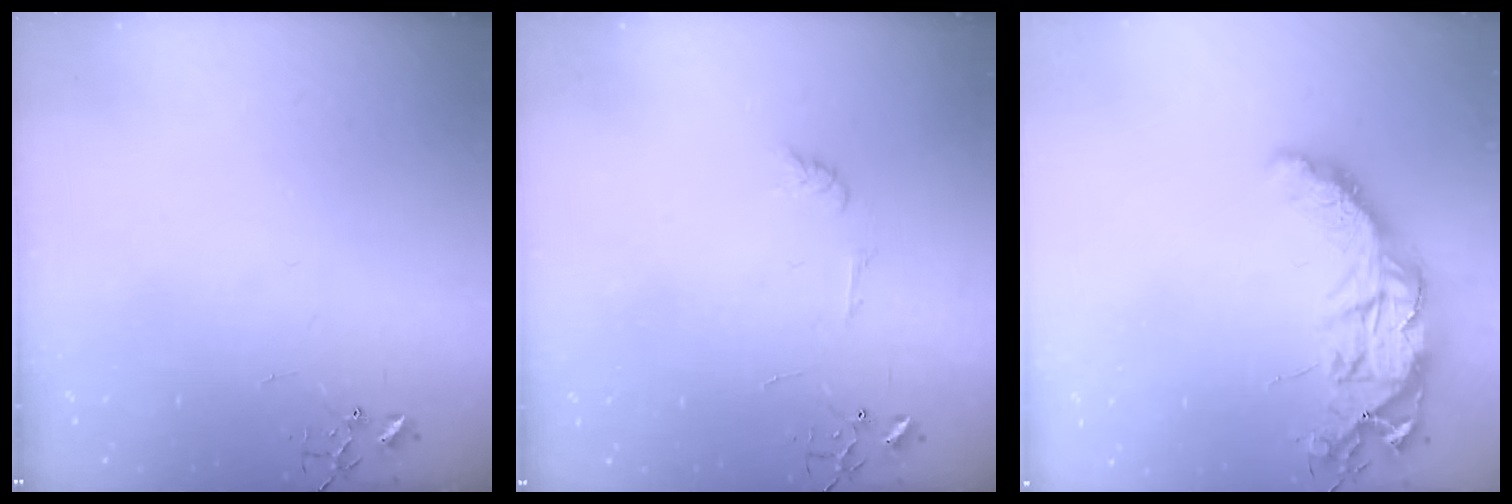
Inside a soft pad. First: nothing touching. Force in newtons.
{"total": 5.9, "press": 5.9, "slide": 0.6}
{"total": 17.0, "press": 17.0, "slide": 1.3}